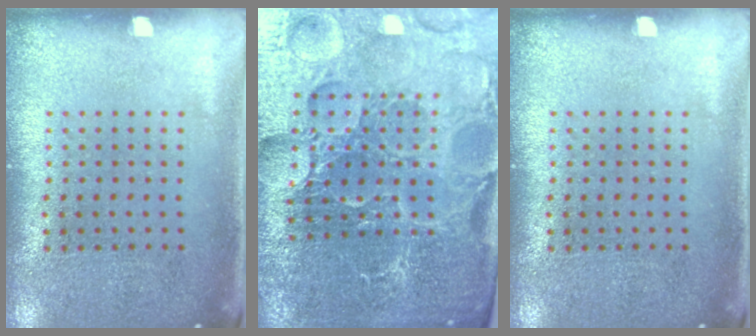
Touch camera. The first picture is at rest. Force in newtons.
{"total": 5.3, "press": 5.0, "slide": 1.6}
{"total": 0.0}